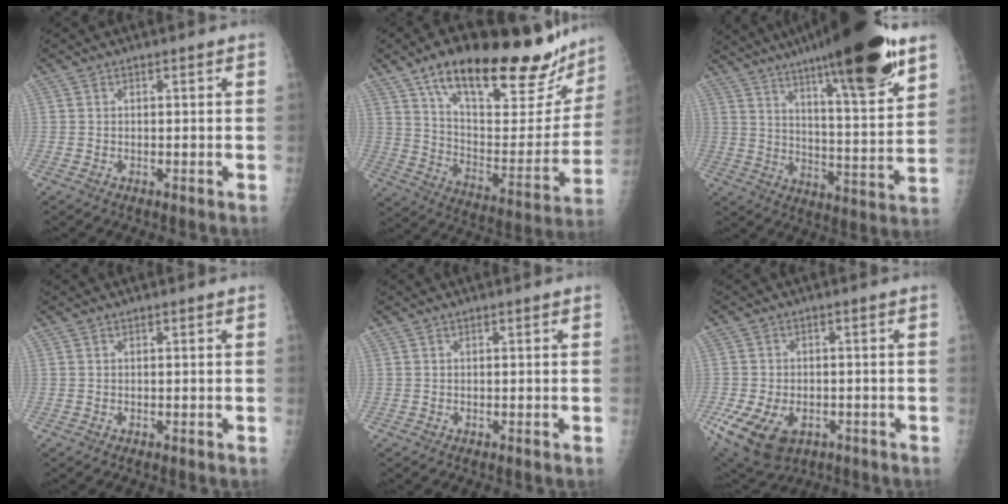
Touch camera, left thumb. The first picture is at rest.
{"total": 31.2, "force": [21.3, 10.6, 20.1], "torque": [-0.268, -0.057, 0.326]}
{"total": 25.3, "force": [16.6, 4.1, 18.7], "torque": [-0.274, -0.058, 0.257]}
{"total": 0.0}
{"total": 0.0}
{"total": 13.2, "force": [-5.3, 8.9, 8.1], "torque": [-0.170, 0.003, -0.075]}